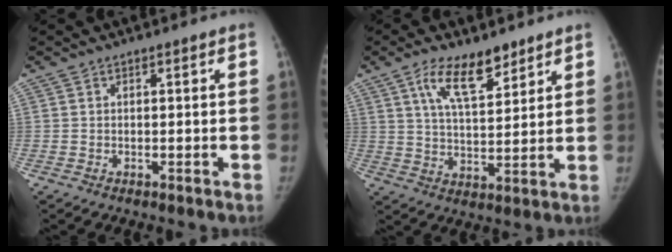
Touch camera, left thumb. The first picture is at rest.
{"total": 10.5, "force": [6.5, 4.3, 6.9], "torque": [-0.102, -0.037, 0.121]}